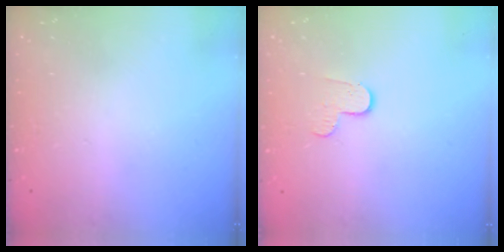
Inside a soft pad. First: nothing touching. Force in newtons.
{"total": 5.5, "press": 5.5, "slide": 0.5}